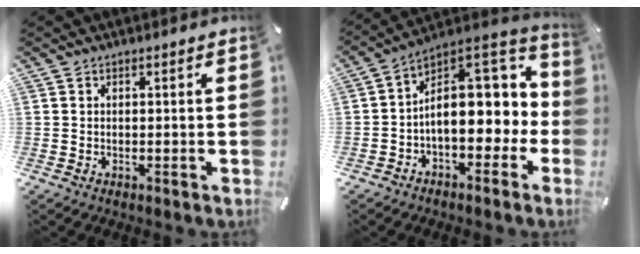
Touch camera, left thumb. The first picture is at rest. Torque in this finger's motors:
{"motor_torque": [1.62, 3.38, 1.23, 0.32, 0.33]}